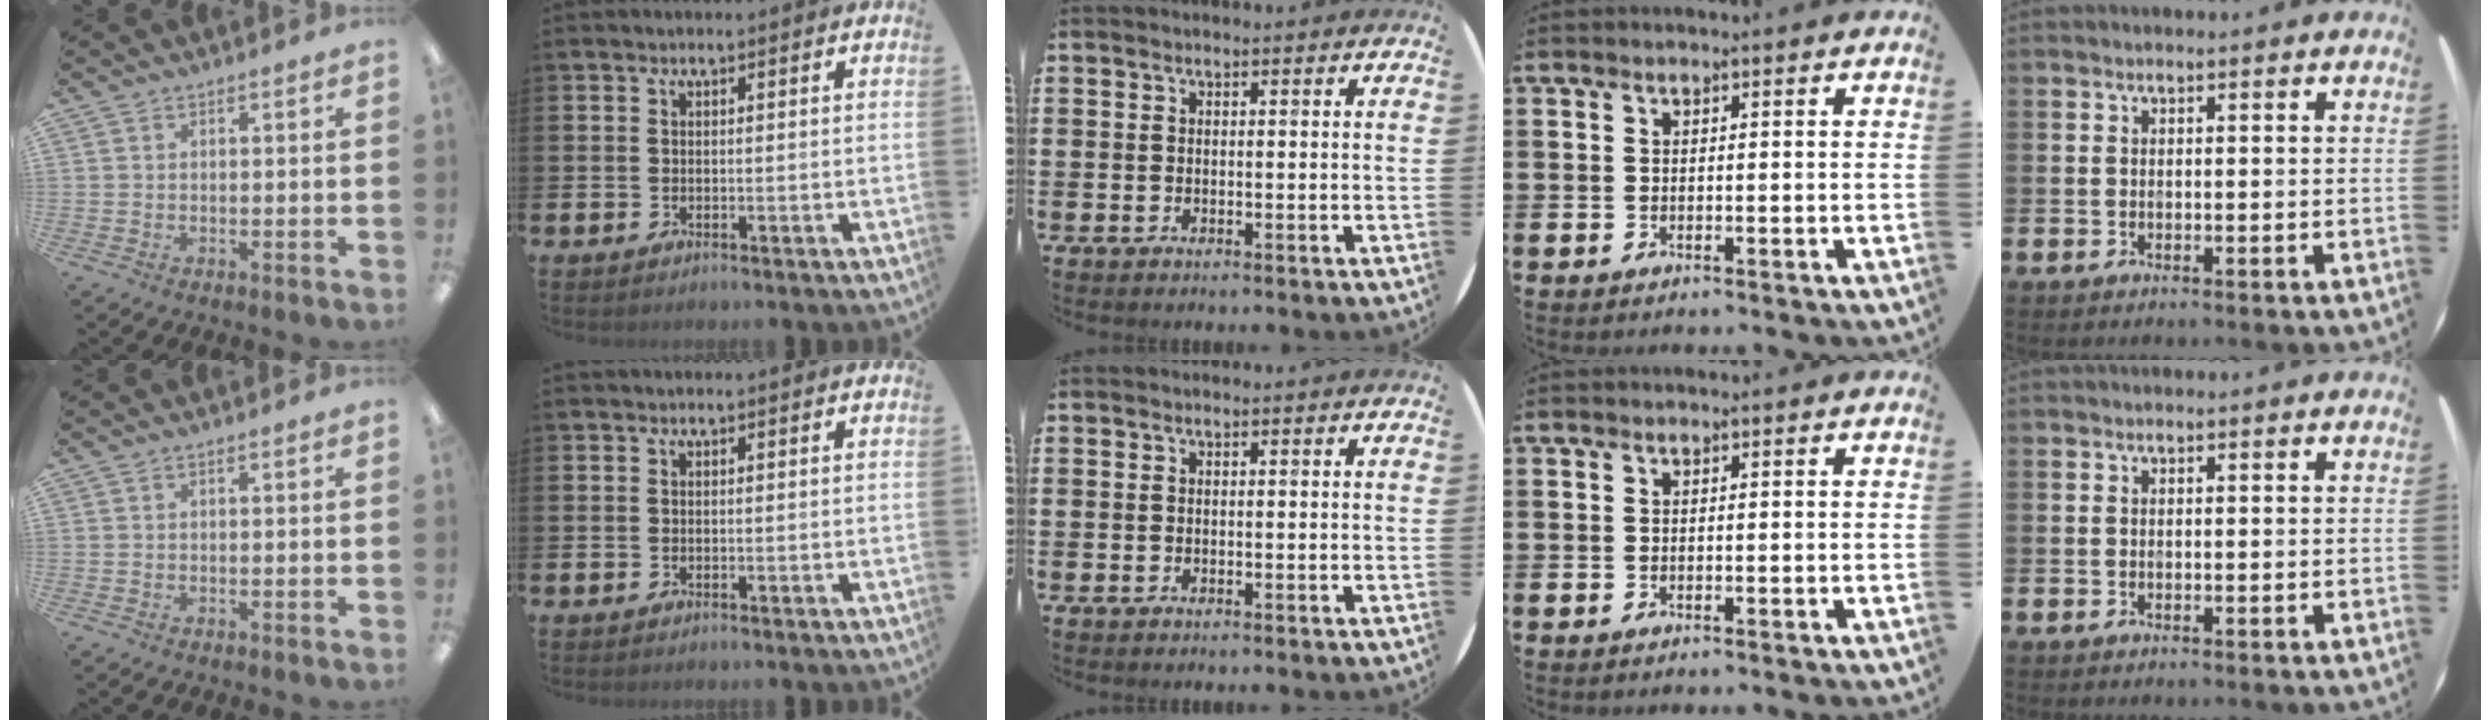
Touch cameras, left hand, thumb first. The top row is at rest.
{}